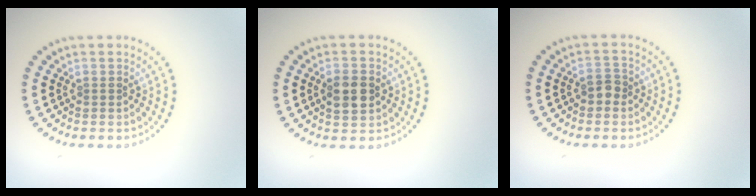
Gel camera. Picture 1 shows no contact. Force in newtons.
{"total": 3.2, "press": 3.2, "slide": 0.2}
{"total": 1.5, "press": 1.4, "slide": 0.5}